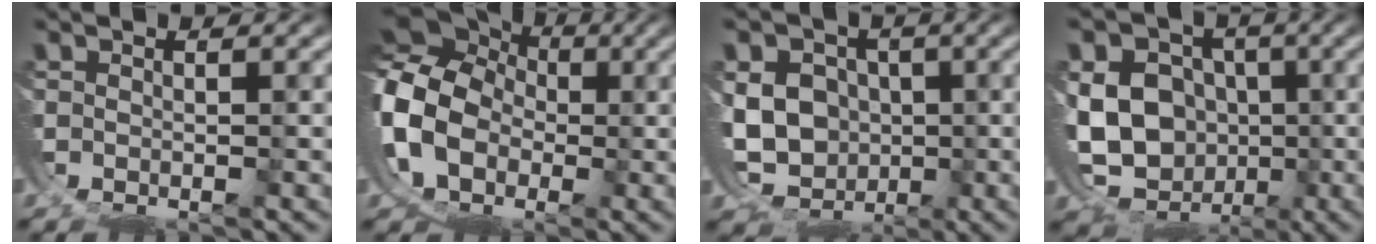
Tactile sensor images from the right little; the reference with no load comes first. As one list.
[{"total": 14.4, "force": [0.9, 12.9, 6.3], "torque": [-0.179, -0.019, 0.002]}, {"total": 11.2, "force": [-1.8, 10.4, 3.9], "torque": [-0.104, -0.048, -0.030]}, {"total": 15.0, "force": [-2.4, 13.5, 6.2], "torque": [-0.148, -0.064, -0.034]}]